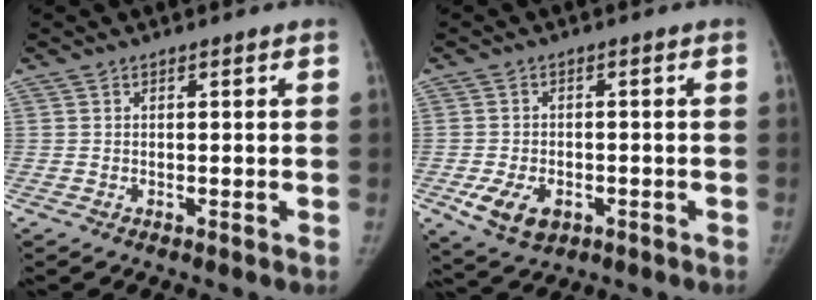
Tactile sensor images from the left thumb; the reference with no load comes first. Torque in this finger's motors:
{"motor_torque": [-0.09, 0.13, 0.20, -0.07, 0.19]}